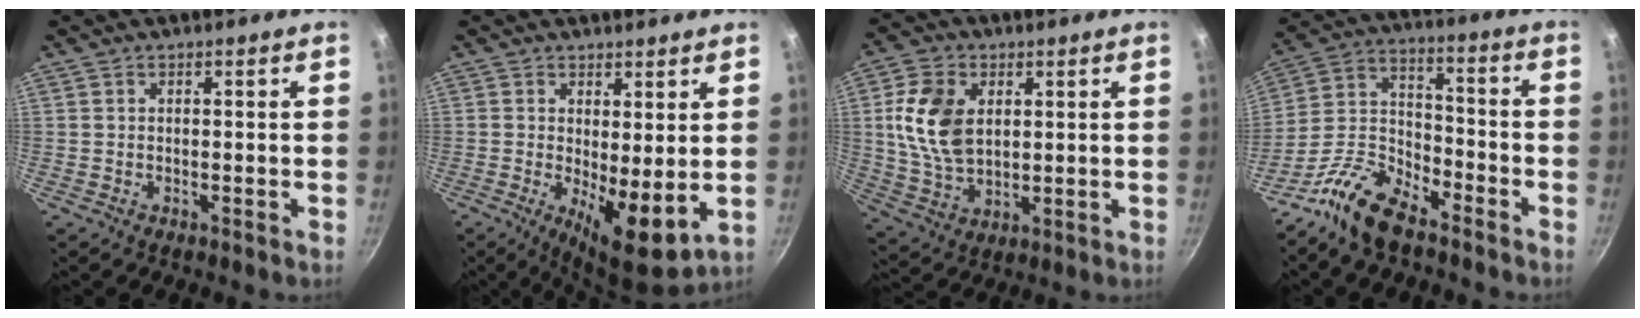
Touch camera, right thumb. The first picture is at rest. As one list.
[{"total": 8.6, "force": [0.3, 3.0, 8.0], "torque": [-0.112, -0.022, 0.008]}, {"total": 12.5, "force": [2.6, 8.4, 8.9], "torque": [-0.155, -0.015, 0.054]}, {"total": 12.9, "force": [-9.3, 5.8, 6.7], "torque": [-0.122, 0.082, -0.195]}]